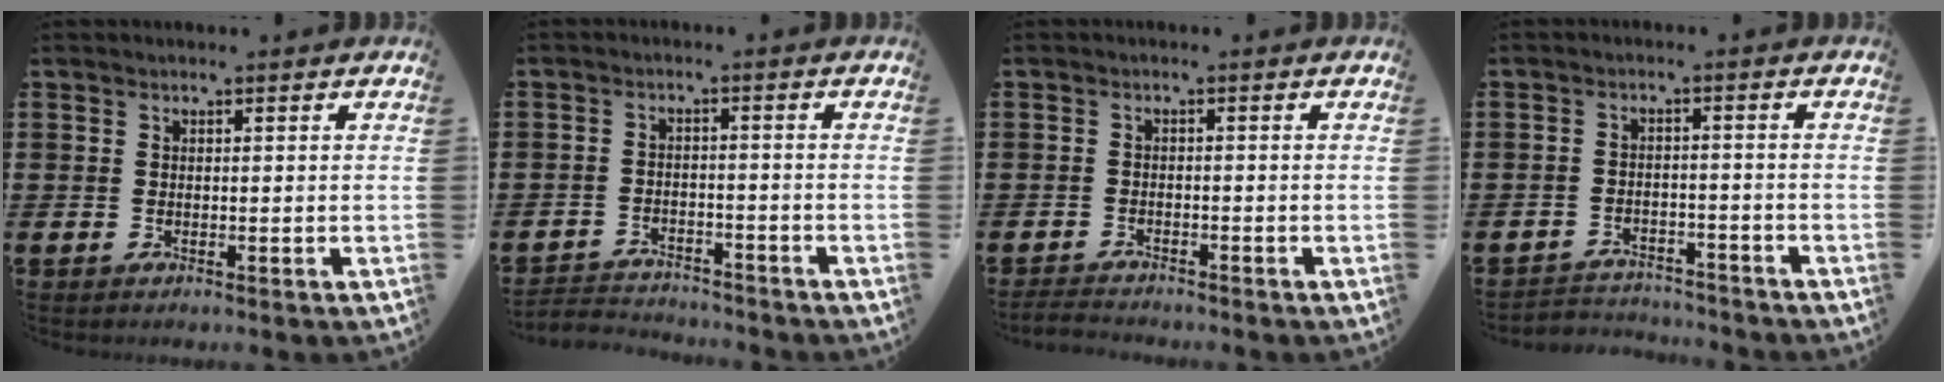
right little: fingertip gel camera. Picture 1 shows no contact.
{"total": 2.6, "force": [-2.6, 0.4, -0.2], "torque": [-0.004, 0.002, -0.057]}
{"total": 1.6, "force": [-1.6, 0.1, 0.2], "torque": [-0.006, 0.004, -0.034]}
{"total": 2.8, "force": [-2.8, 0.3, -0.2], "torque": [-0.004, 0.002, -0.062]}